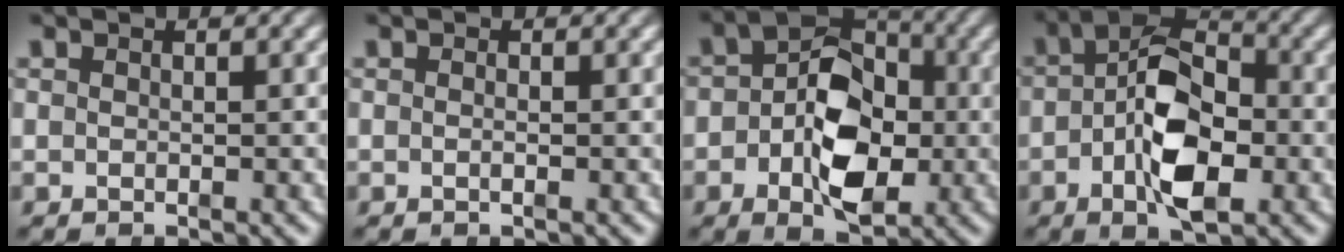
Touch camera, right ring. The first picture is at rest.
{"total": 0.6, "force": [-0.4, 0.2, 0.4], "torque": [-0.008, 0.005, -0.011]}
{"total": 9.8, "force": [-1.5, 6.5, 7.2], "torque": [-0.104, -0.004, -0.026]}
{"total": 9.7, "force": [-1.7, 5.4, 7.9], "torque": [-0.113, -0.009, -0.030]}